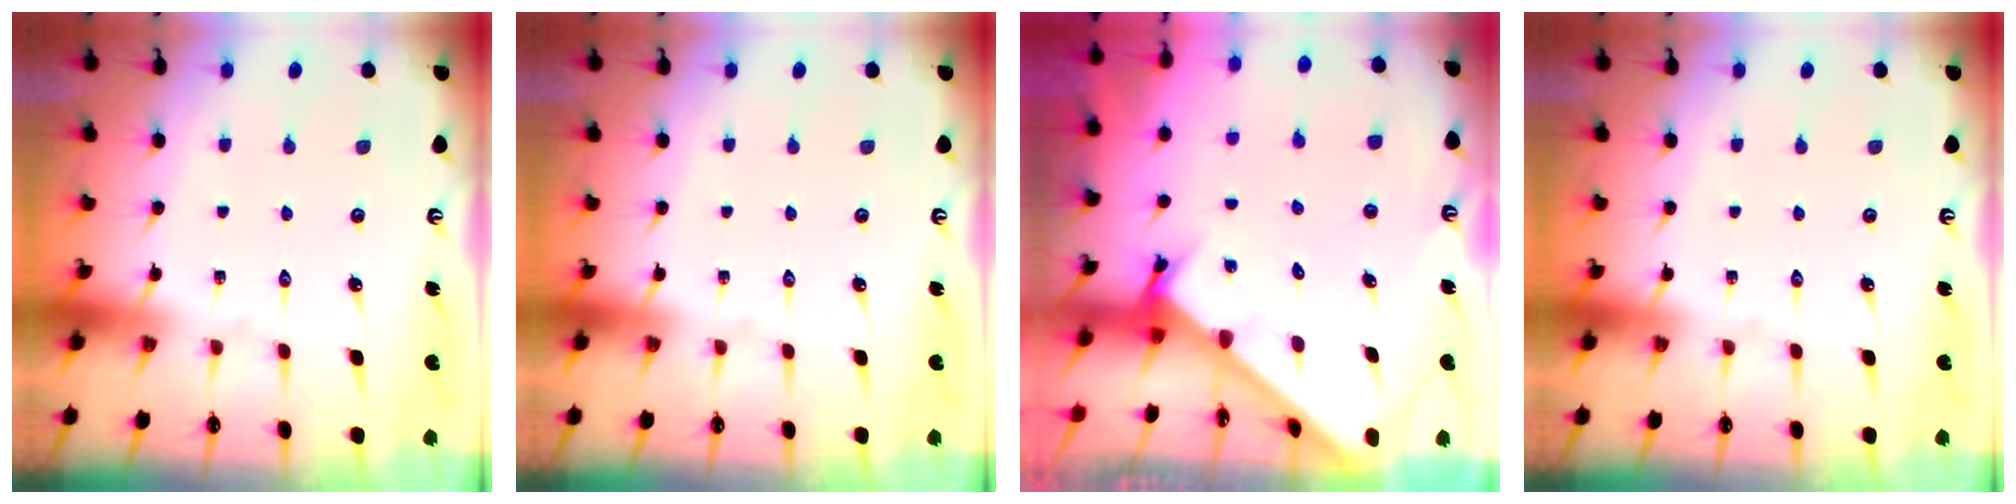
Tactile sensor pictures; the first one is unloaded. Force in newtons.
{"total": 0.0}
{"total": 2.6, "press": 2.6, "slide": 0.3}
{"total": 0.0}